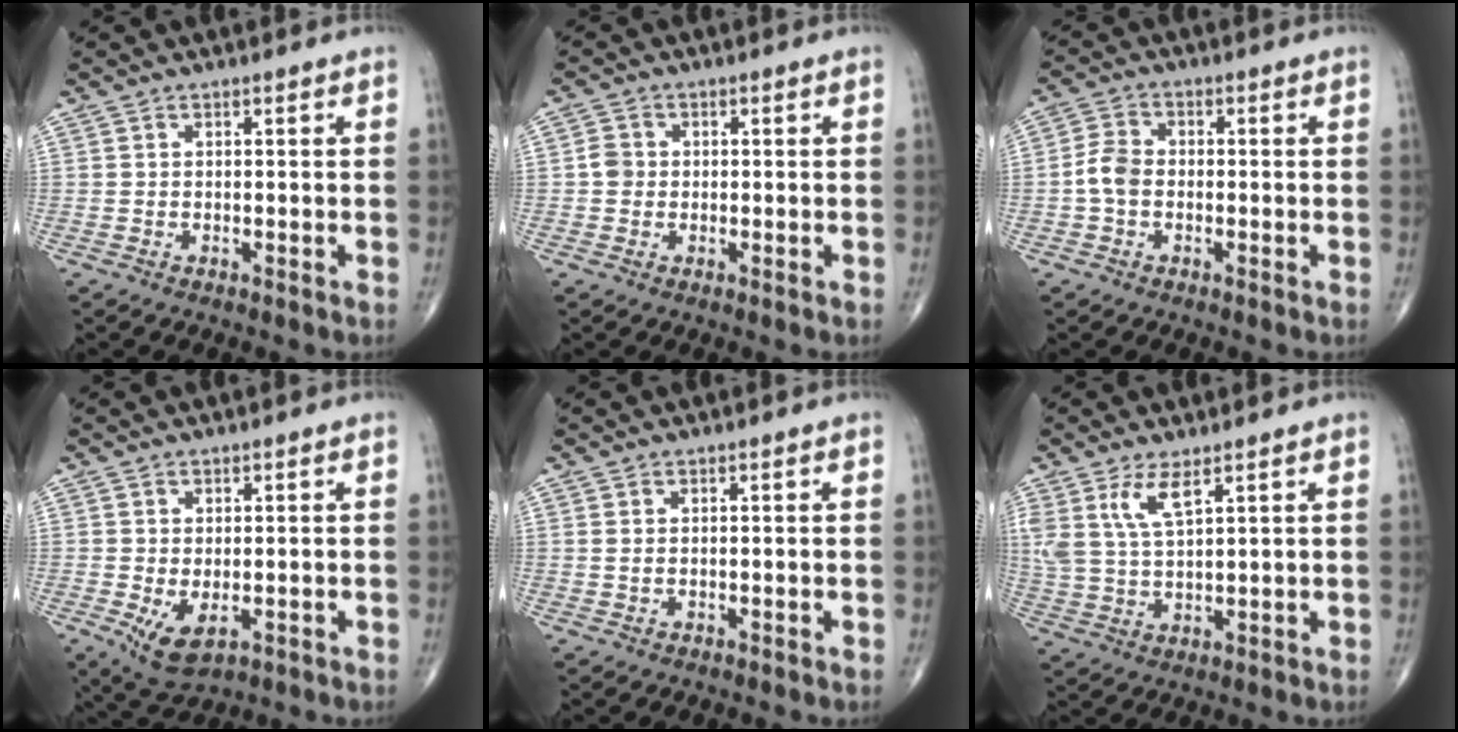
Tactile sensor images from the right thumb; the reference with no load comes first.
{"total": 2.6, "force": [-0.1, 2.4, 1.1], "torque": [-0.008, 0.005, -0.007]}
{"total": 4.5, "force": [-1.0, 3.2, 3.0], "torque": [-0.061, 0.014, -0.027]}
{"total": 5.7, "force": [-1.3, 3.1, 4.7], "torque": [-0.080, -0.012, -0.010]}
{"total": 0.7, "force": [0.3, 0.3, 0.6], "torque": [-0.015, 0.004, 0.008]}
{"total": 6.6, "force": [3.7, 2.1, 5.1], "torque": [-0.109, -0.016, 0.084]}